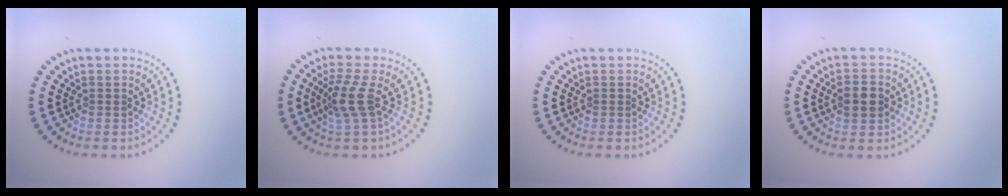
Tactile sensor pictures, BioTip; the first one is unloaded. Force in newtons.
{"total": 2.8, "press": 2.2, "slide": 1.8}
{"total": 0.0}
{"total": 3.2, "press": 3.2, "slide": 0.1}